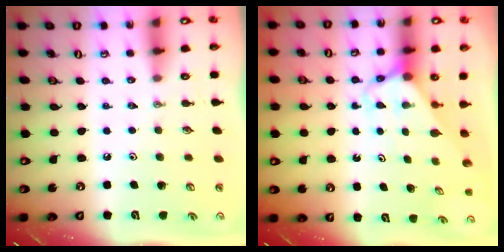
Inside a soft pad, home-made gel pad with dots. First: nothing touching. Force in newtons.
{"total": 2.8, "press": 2.8, "slide": 0.2}